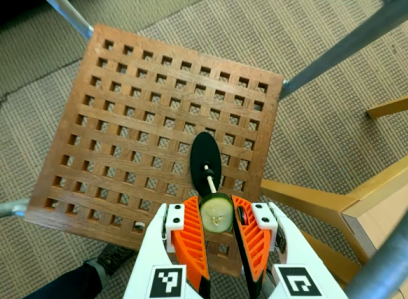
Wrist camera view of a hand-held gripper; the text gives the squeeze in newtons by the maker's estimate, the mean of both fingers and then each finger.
{"total": 8.8, "left": 9.1, "right": 8.6}